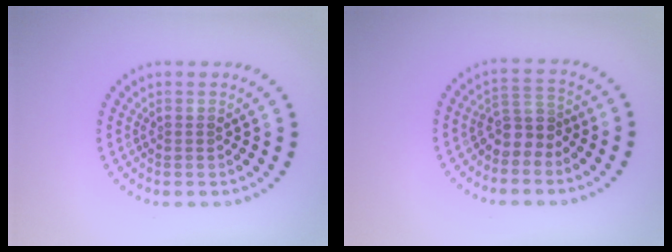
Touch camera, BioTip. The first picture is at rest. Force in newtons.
{"total": 2.6, "press": 2.1, "slide": 1.7}